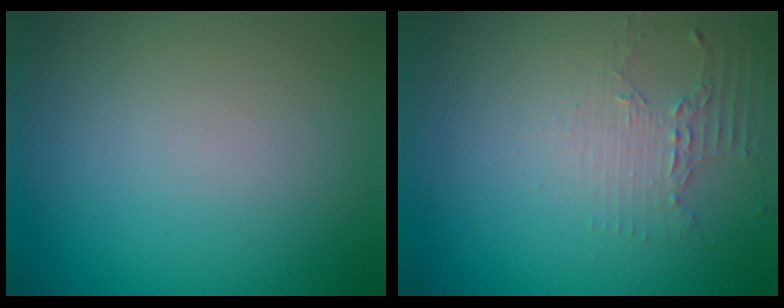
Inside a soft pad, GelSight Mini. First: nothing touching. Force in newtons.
{"total": 2.2, "press": 1.6, "slide": 1.5}